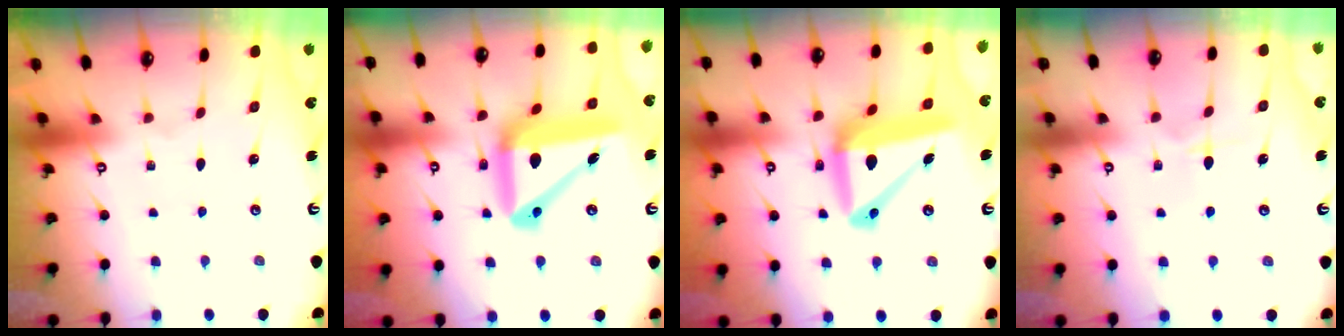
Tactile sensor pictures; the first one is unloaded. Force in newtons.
{"total": 17.4, "press": 17.2, "slide": 2.8}
{"total": 14.5, "press": 14.2, "slide": 2.7}
{"total": 5.5, "press": 5.4, "slide": 0.6}